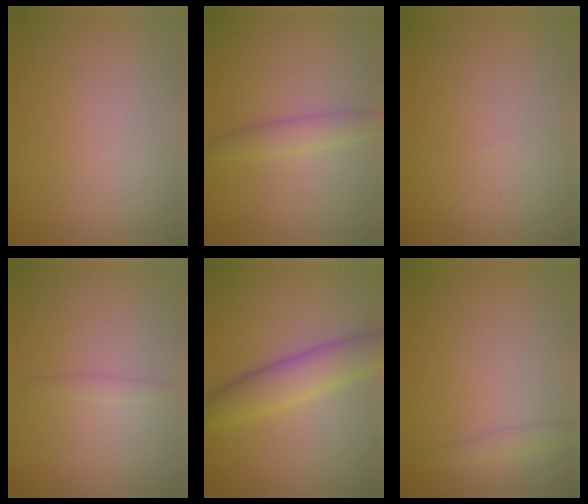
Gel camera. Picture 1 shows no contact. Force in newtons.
{"total": 1.9, "press": 1.9, "slide": 0.1}
{"total": 0.0}
{"total": 0.8, "press": 0.8, "slide": 0.0}
{"total": 4.4, "press": 4.4, "slide": 0.2}
{"total": 1.2, "press": 1.2, "slide": 0.1}